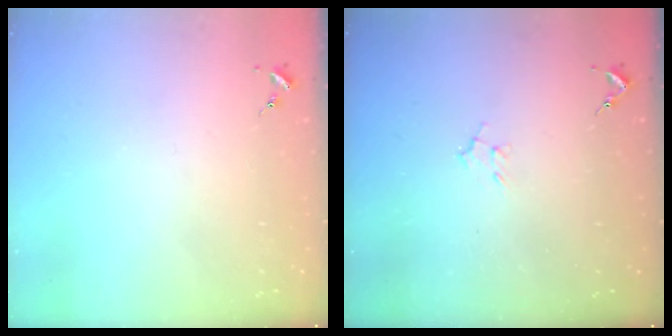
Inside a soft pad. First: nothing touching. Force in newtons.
{"total": 5.5, "press": 5.4, "slide": 0.8}